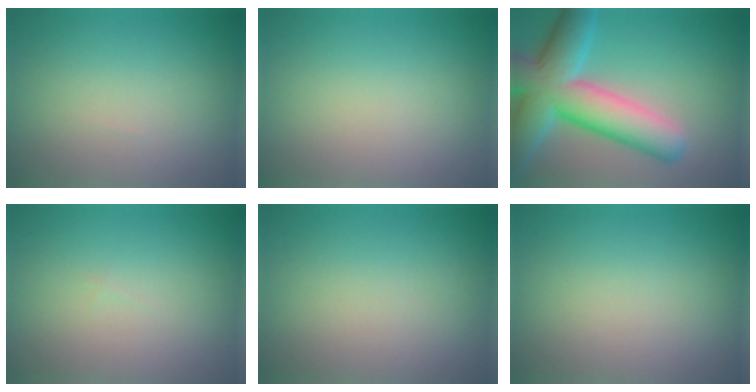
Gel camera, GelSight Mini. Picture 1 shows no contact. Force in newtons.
{"total": 0.0}
{"total": 10.7, "press": 10.7, "slide": 0.6}
{"total": 0.0}
{"total": 0.0}
{"total": 0.0}